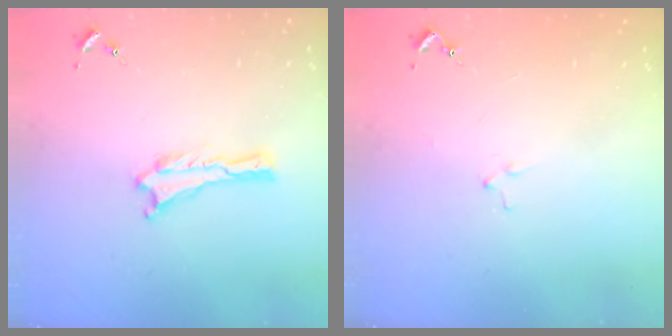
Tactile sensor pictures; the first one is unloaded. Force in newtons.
{"total": 0.8, "press": 0.8, "slide": 0.2}